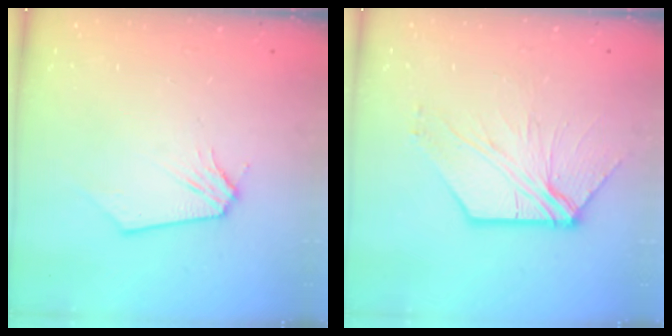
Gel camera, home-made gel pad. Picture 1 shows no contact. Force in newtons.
{"total": 7.3, "press": 7.3, "slide": 0.3}